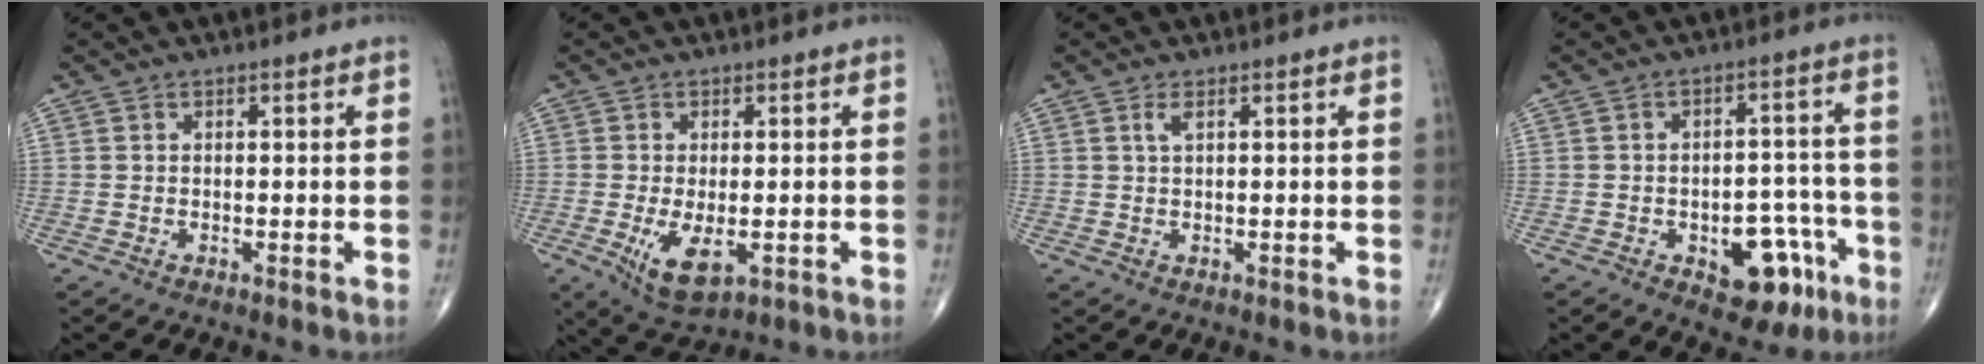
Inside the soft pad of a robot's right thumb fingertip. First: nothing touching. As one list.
[{"total": 7.0, "force": [-1.8, 3.2, 5.9], "torque": [-0.104, -0.016, -0.020]}, {"total": 1.3, "force": [0.6, 0.3, 1.1], "torque": [-0.029, 0.003, 0.013]}, {"total": 11.1, "force": [-5.0, 6.4, 7.7], "torque": [-0.060, 0.044, -0.057]}]